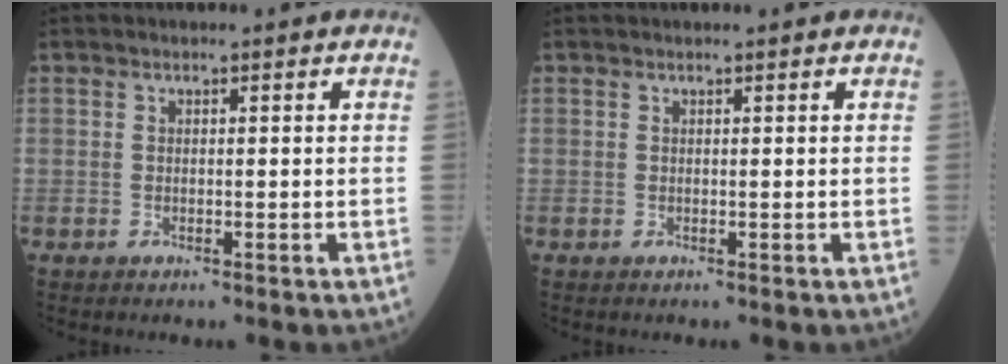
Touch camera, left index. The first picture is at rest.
{"total": 0.5, "force": [0.5, 0.1, 0.1], "torque": [-0.007, 0.009, 0.009]}